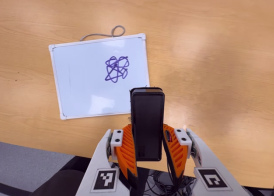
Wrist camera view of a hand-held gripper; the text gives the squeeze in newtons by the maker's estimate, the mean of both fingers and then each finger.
{"total": 6.7, "left": 4.8, "right": 8.7}